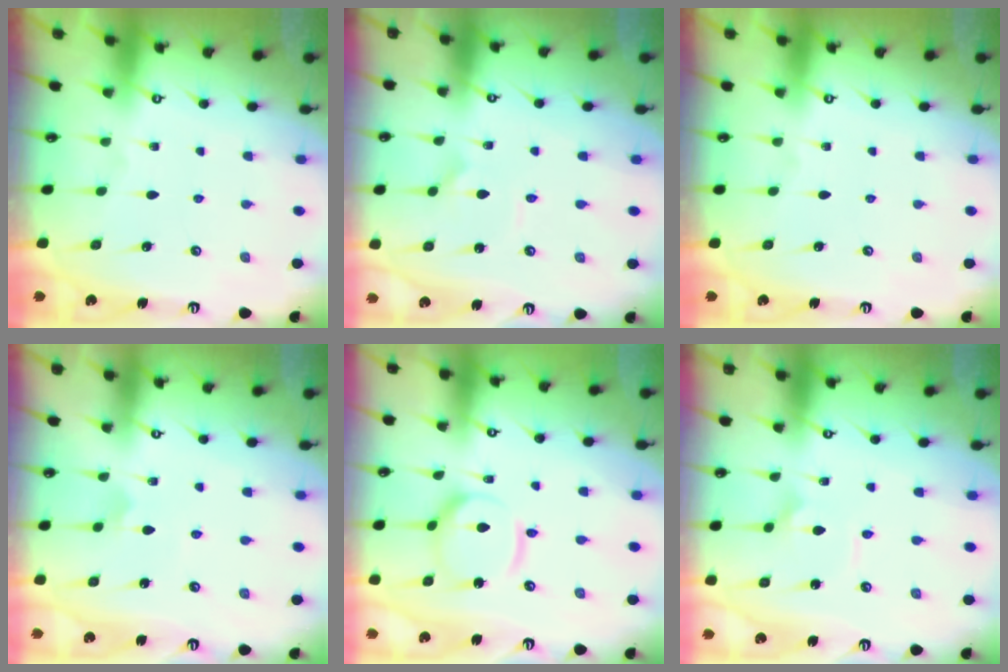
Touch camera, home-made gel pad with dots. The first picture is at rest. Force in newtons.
{"total": 2.1, "press": 2.1, "slide": 0.5}
{"total": 0.0}
{"total": 2.5, "press": 2.5, "slide": 0.1}
{"total": 10.5, "press": 10.5, "slide": 1.0}
{"total": 2.4, "press": 2.4, "slide": 0.1}